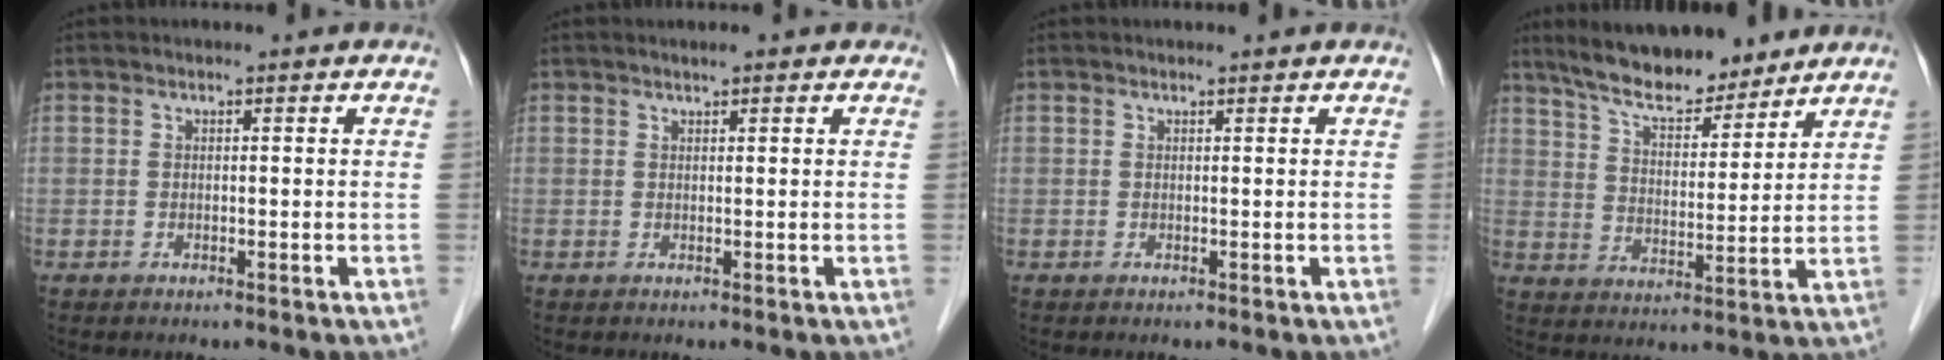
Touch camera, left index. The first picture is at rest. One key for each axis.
{"total": 1.7, "fx": 1.4, "fy": 0.6, "fz": 0.8, "tx": -0.014, "ty": 0.010, "tz": 0.018}
{"total": 0.9, "fx": 0.9, "fy": 0.1, "fz": 0.1, "tx": -0.010, "ty": 0.006, "tz": 0.011}
{"total": 12.1, "fx": 10.4, "fy": 2.9, "fz": 5.4, "tx": -0.086, "ty": 0.012, "tz": 0.177}